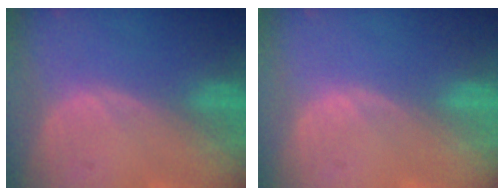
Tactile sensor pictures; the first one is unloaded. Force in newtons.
{"total": 0.0}